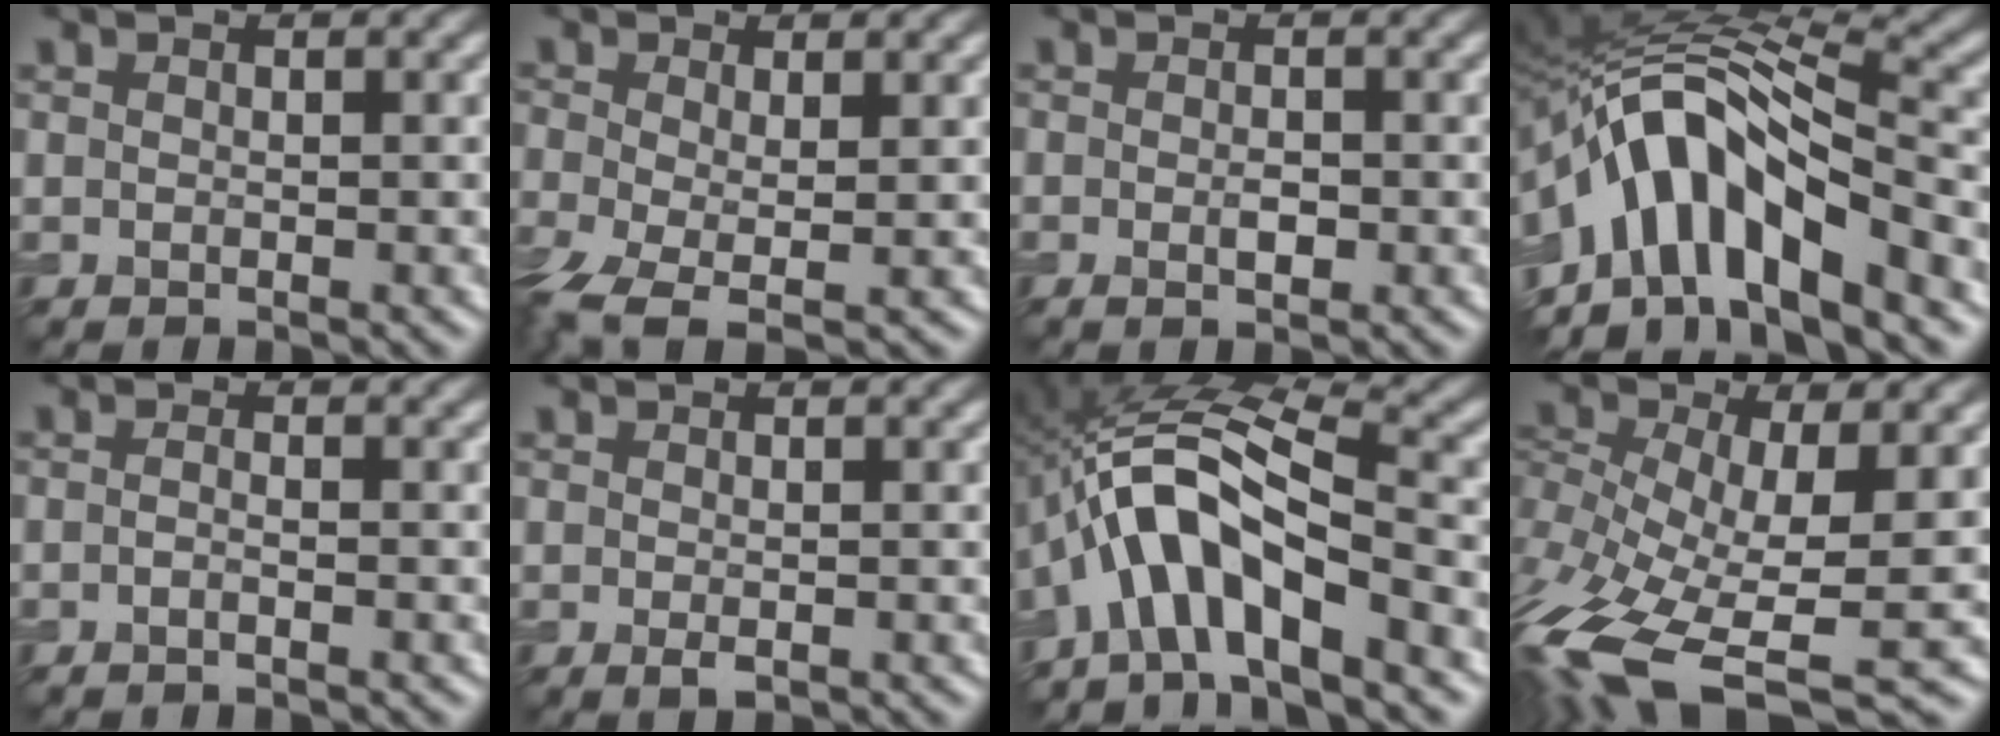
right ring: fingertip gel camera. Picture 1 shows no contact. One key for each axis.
{"total": 4.8, "fx": -1.8, "fy": 2.3, "fz": 3.8, "tx": -0.099, "ty": -0.018, "tz": -0.038}
{"total": 1.3, "fx": -0.6, "fy": 0.5, "fz": 1.1, "tx": -0.018, "ty": -0.003, "tz": -0.011}
{"total": 11.1, "fx": -5.1, "fy": 4.8, "fz": 8.7, "tx": -0.133, "ty": 0.021, "tz": -0.096}
{"total": 0.8, "fx": -0.5, "fy": 0.1, "fz": 0.6, "tx": -0.001, "ty": -0.012, "tz": -0.015}
{"total": 0.7, "fx": -0.2, "fy": 0.3, "fz": 0.6, "tx": -0.012, "ty": -0.003, "tz": -0.001}
{"total": 8.6, "fx": -4.2, "fy": 2.8, "fz": 7.0, "tx": -0.124, "ty": 0.024, "tz": -0.089}
{"total": 14.0, "fx": -5.1, "fy": 6.2, "fz": 11.5, "tx": -0.276, "ty": -0.020, "tz": -0.084}